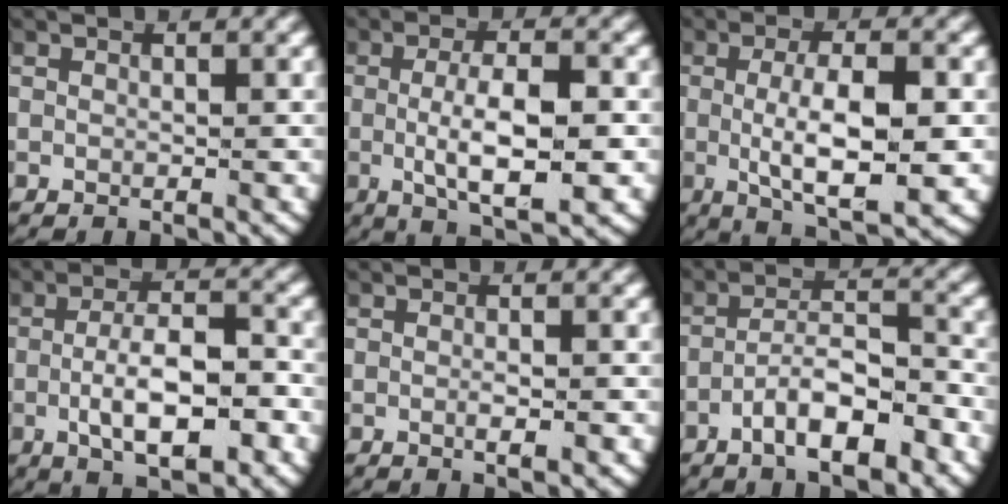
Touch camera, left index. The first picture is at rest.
{"total": 7.0, "force": [-1.0, 2.7, 6.4], "torque": [-0.109, -0.014, -0.012]}
{"total": 7.8, "force": [-1.2, 3.0, 7.1], "torque": [-0.124, -0.019, -0.011]}
{"total": 6.6, "force": [-1.9, 2.5, 5.8], "torque": [-0.088, -0.007, -0.027]}
{"total": 1.4, "force": [-0.5, 0.3, 1.3], "torque": [-0.022, 0.001, -0.010]}
{"total": 5.6, "force": [-3.0, 2.1, 4.2], "torque": [-0.070, -0.004, -0.050]}